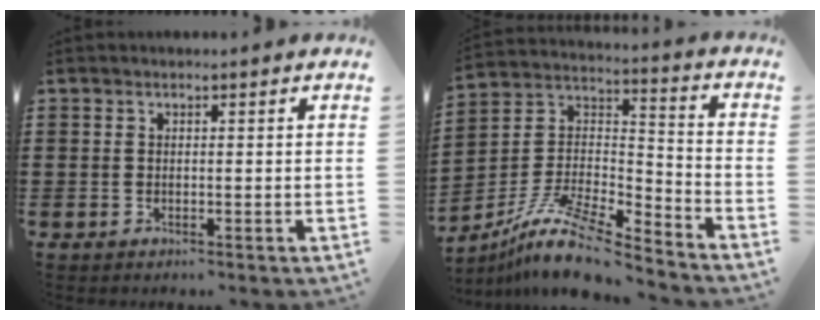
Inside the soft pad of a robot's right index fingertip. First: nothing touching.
{"total": 12.6, "force": [-9.9, 2.6, 7.4], "torque": [-0.152, 0.022, -0.193]}